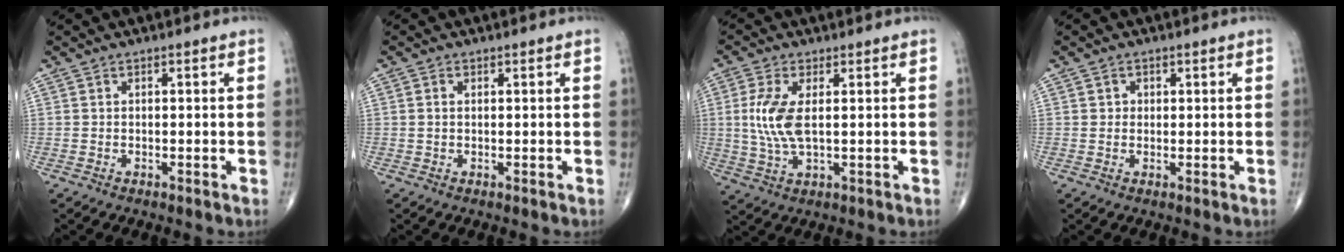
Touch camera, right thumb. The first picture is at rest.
{"total": 1.0, "force": [0.2, 0.7, 0.7], "torque": [-0.017, 0.006, 0.005]}
{"total": 7.7, "force": [0.9, 3.1, 7.0], "torque": [-0.167, -0.007, 0.023]}
{"total": 1.4, "force": [0.2, 1.3, 0.4], "torque": [0.003, 0.002, 0.000]}